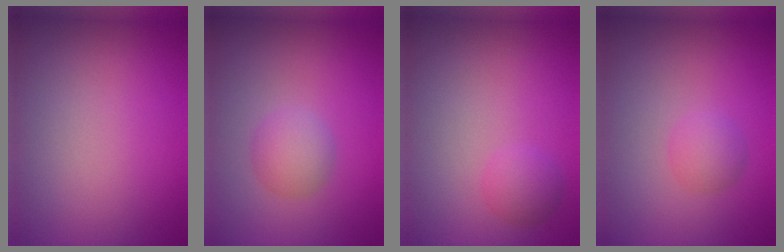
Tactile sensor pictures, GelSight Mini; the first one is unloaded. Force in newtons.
{"total": 2.2, "press": 2.2, "slide": 0.1}
{"total": 1.6, "press": 1.6, "slide": 0.1}
{"total": 1.6, "press": 1.6, "slide": 0.0}